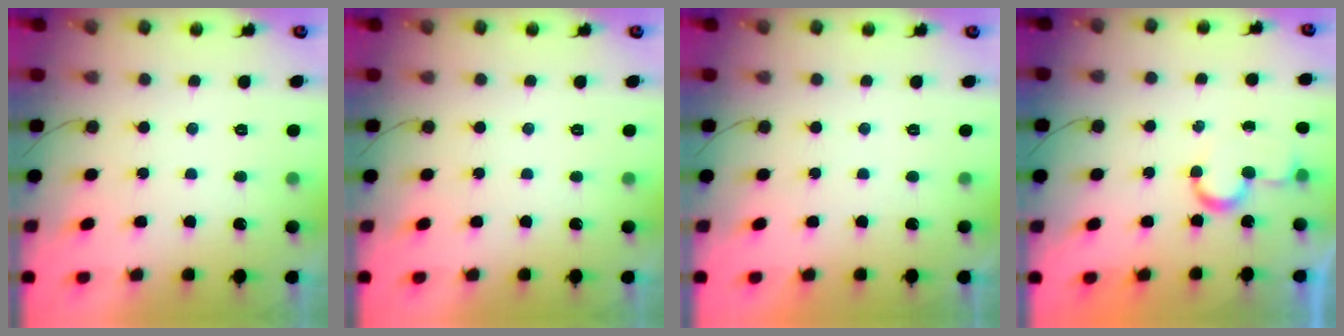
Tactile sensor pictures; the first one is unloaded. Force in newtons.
{"total": 0.0}
{"total": 1.9, "press": 1.9, "slide": 0.1}
{"total": 5.6, "press": 5.6, "slide": 0.4}